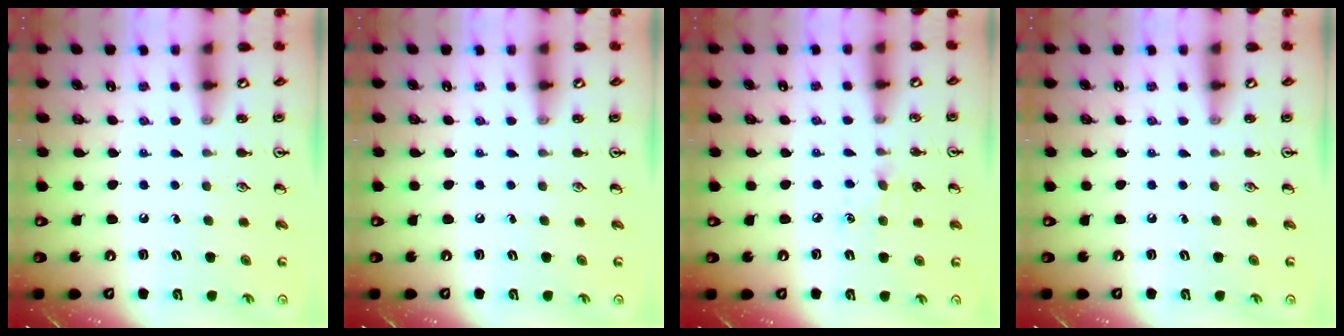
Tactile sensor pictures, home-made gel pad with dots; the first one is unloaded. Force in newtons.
{"total": 0.0}
{"total": 6.6, "press": 6.6, "slide": 0.8}
{"total": 0.0}